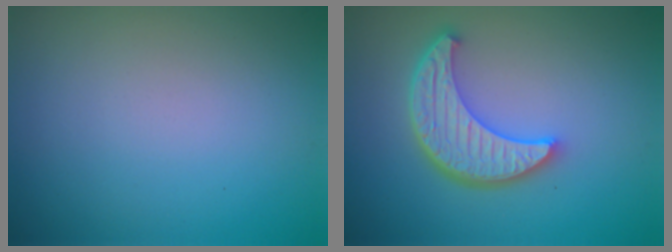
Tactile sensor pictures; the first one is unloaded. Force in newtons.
{"total": 5.8, "press": 4.4, "slide": 3.8}